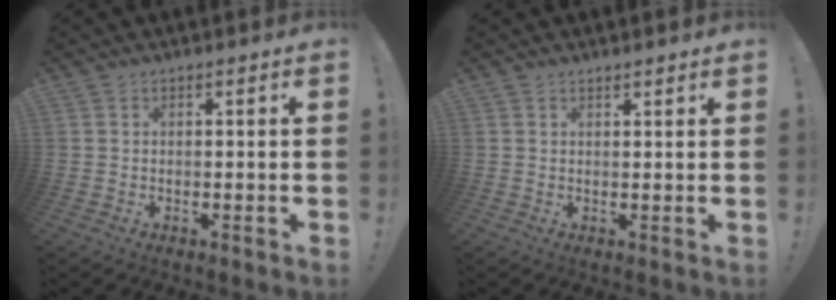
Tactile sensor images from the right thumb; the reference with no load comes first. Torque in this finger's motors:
{"motor_torque": [0.08, 0.10, 0.01, -0.07, -0.02]}